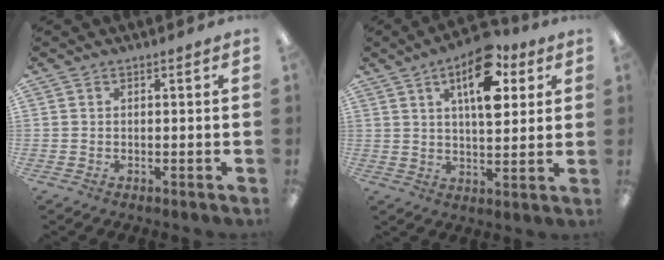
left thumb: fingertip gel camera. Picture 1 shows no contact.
{"total": 14.7, "force": [6.7, 6.8, 11.1], "torque": [-0.156, -0.022, 0.110]}